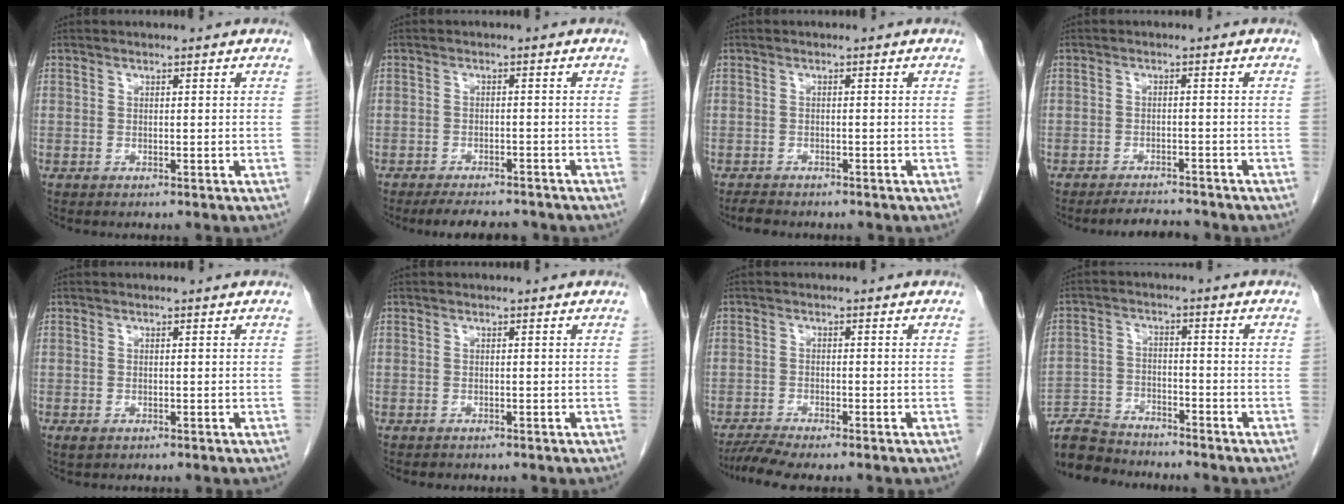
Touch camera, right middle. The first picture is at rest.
{"total": 6.5, "force": [-5.8, 1.7, 2.4], "torque": [-0.035, -0.008, -0.081]}
{"total": 2.8, "force": [-2.5, 0.8, 1.1], "torque": [-0.027, -0.009, -0.036]}
{"total": 3.5, "force": [-3.5, 0.5, 0.5], "torque": [-0.013, -0.013, -0.054]}
{"total": 0.9, "force": [-0.3, 0.5, 0.6], "torque": [-0.010, -0.001, 0.001]}
{"total": 0.5, "force": [-0.4, 0.3, 0.1], "torque": [-0.011, 0.001, -0.007]}
{"total": 3.9, "force": [-3.4, -0.4, 1.9], "torque": [-0.039, -0.015, -0.064]}
{"total": 8.8, "force": [-8.5, 2.2, 1.2], "torque": [-0.027, -0.003, -0.152]}